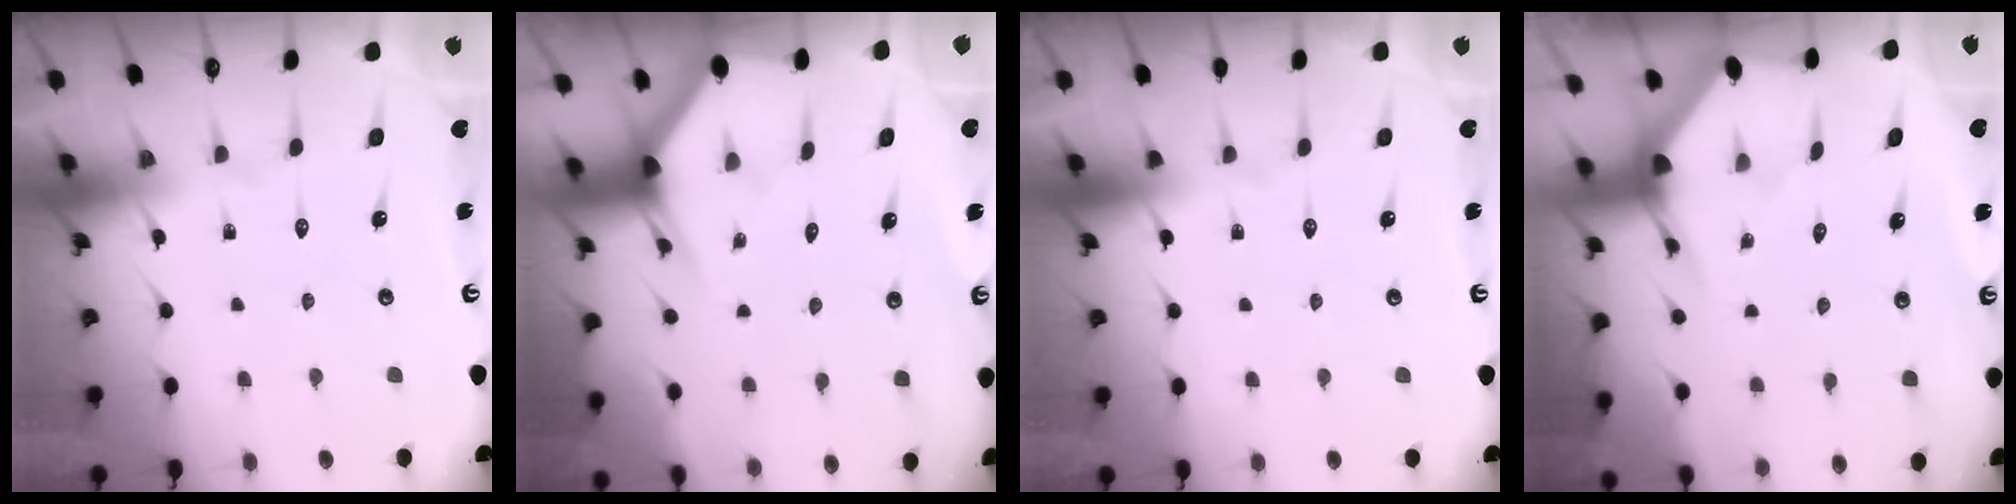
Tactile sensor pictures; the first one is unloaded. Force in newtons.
{"total": 2.6, "press": 2.6, "slide": 0.1}
{"total": 0.0}
{"total": 3.0, "press": 3.0, "slide": 0.3}